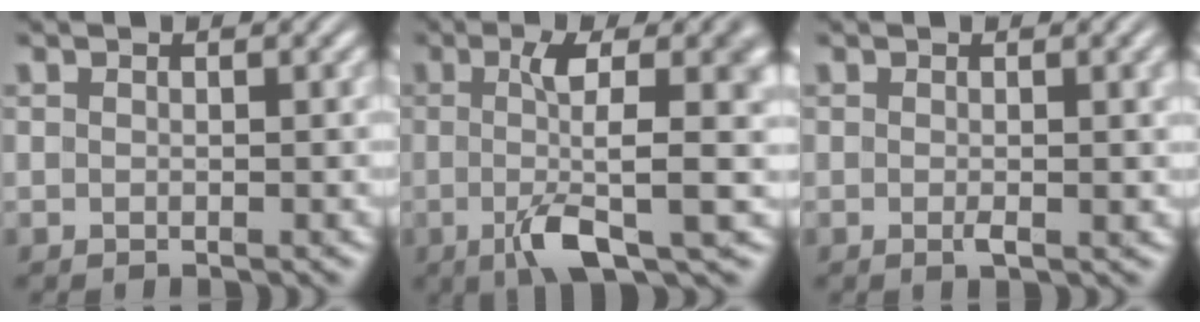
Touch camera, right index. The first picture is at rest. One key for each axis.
{"total": 6.7, "fx": -0.8, "fy": 1.1, "fz": 6.5, "tx": -0.107, "ty": -0.011, "tz": -0.008}
{"total": 1.2, "fx": -0.1, "fy": 0.1, "fz": 1.2, "tx": -0.015, "ty": 0.001, "tz": -0.003}